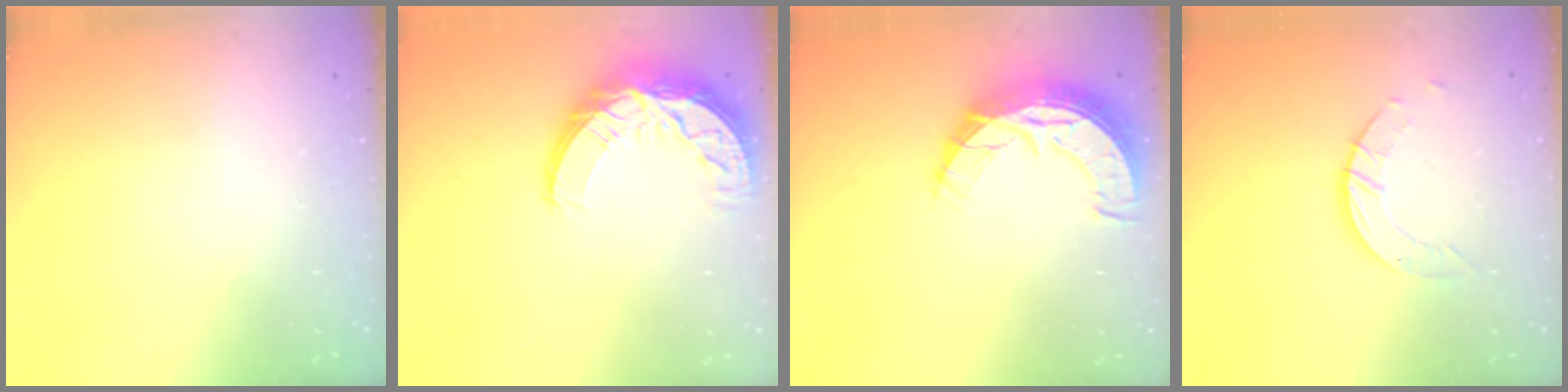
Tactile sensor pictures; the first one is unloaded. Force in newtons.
{"total": 12.3, "press": 12.3, "slide": 0.9}
{"total": 10.6, "press": 10.6, "slide": 0.8}
{"total": 5.9, "press": 5.9, "slide": 0.5}